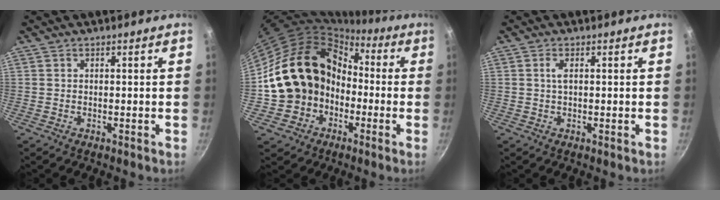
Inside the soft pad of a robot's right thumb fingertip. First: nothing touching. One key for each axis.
{"total": 16.9, "fx": -2.3, "fy": 14.5, "fz": 8.3, "tx": -0.110, "ty": 0.059, "tz": -0.026}
{"total": 1.6, "fx": 0.3, "fy": 0.5, "fz": 1.5, "tx": -0.033, "ty": 0.002, "tz": 0.005}